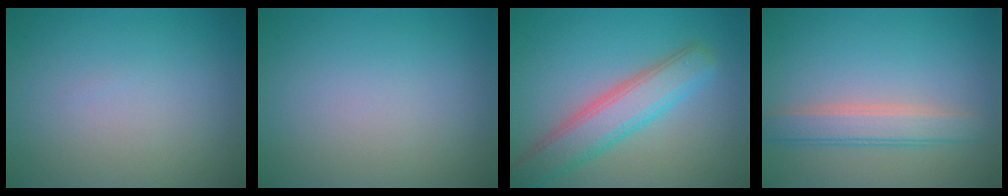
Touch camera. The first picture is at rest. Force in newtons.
{"total": 0.0}
{"total": 5.5, "press": 5.5, "slide": 0.2}
{"total": 3.2, "press": 3.2, "slide": 0.2}